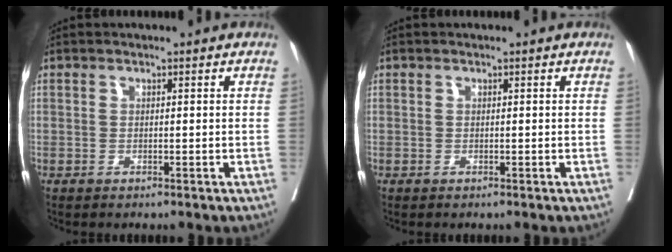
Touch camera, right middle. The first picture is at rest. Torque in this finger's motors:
{"motor_torque": [0.00, 0.00, 0.00, 0.00]}